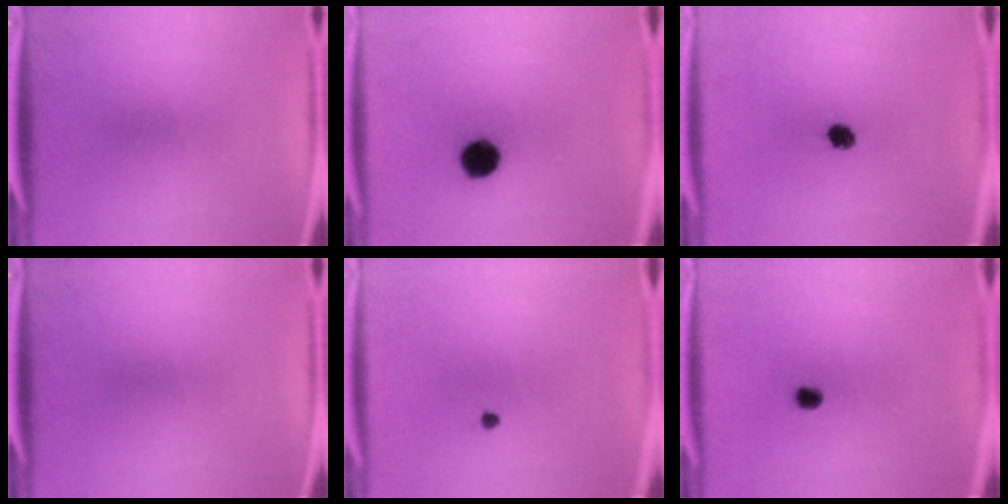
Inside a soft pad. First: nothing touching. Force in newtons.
{"total": 7.6}
{"total": 3.5}
{"total": 0.0}
{"total": 1.0}
{"total": 1.9}